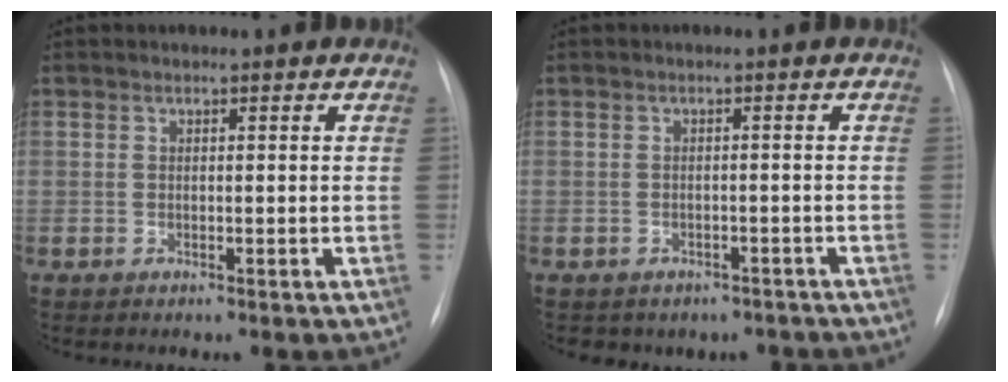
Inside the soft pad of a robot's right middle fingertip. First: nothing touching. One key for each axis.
{"total": 6.0, "fx": -4.8, "fy": 3.6, "fz": 0.4, "tx": 0.003, "ty": 0.017, "tz": -0.051}